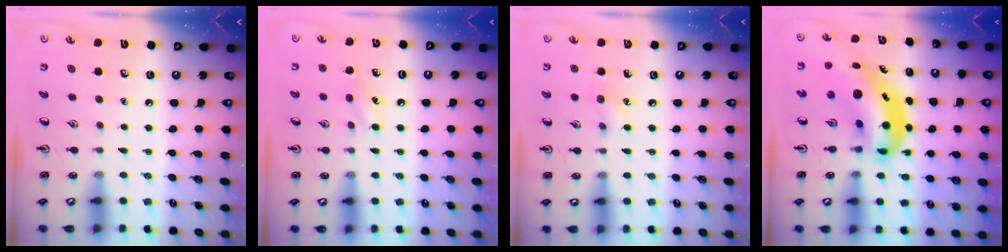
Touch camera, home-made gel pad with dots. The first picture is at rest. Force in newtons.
{"total": 6.4, "press": 6.1, "slide": 1.8}
{"total": 6.0, "press": 5.8, "slide": 1.6}
{"total": 9.4, "press": 9.0, "slide": 2.5}